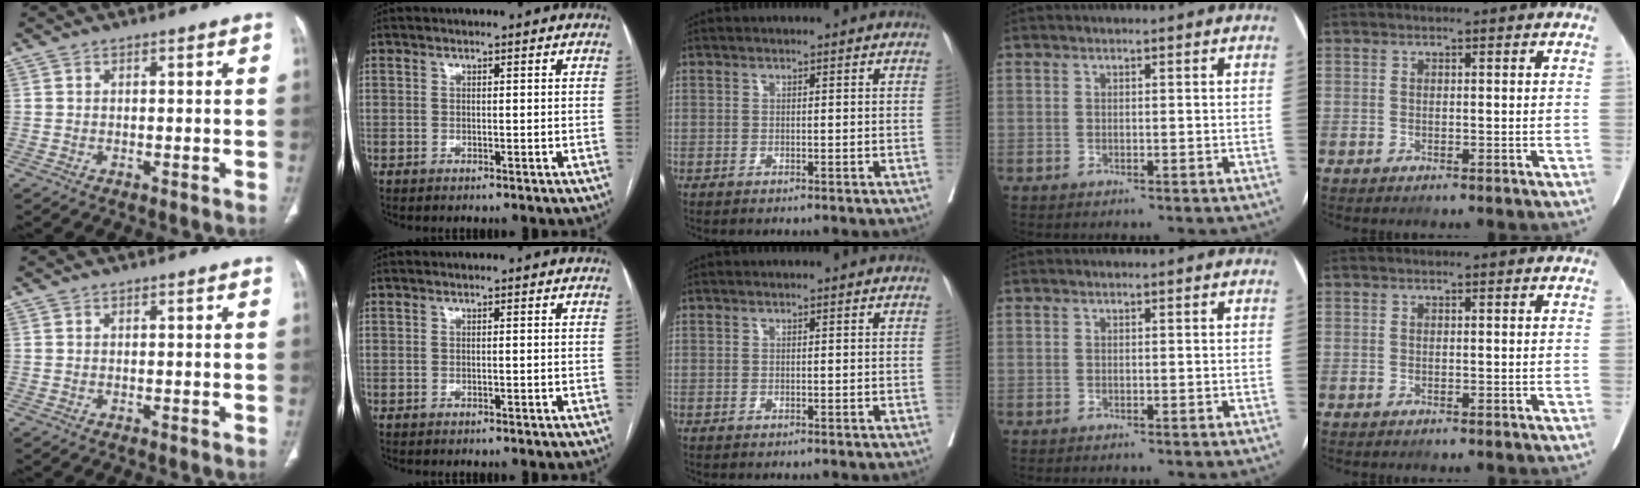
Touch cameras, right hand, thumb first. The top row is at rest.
{}